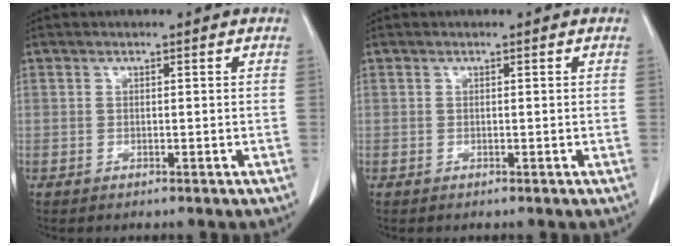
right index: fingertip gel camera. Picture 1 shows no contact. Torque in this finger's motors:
{"motor_torque": [0.08, -0.10, -0.01, 0.01]}